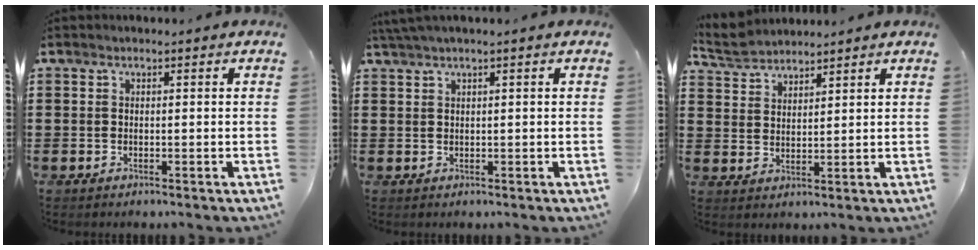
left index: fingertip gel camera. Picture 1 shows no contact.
{"total": 1.4, "force": [0.8, -0.3, 1.1], "torque": [-0.019, -0.002, 0.015]}
{"total": 3.9, "force": [3.7, 0.9, 0.3], "torque": [-0.020, -0.006, 0.070]}